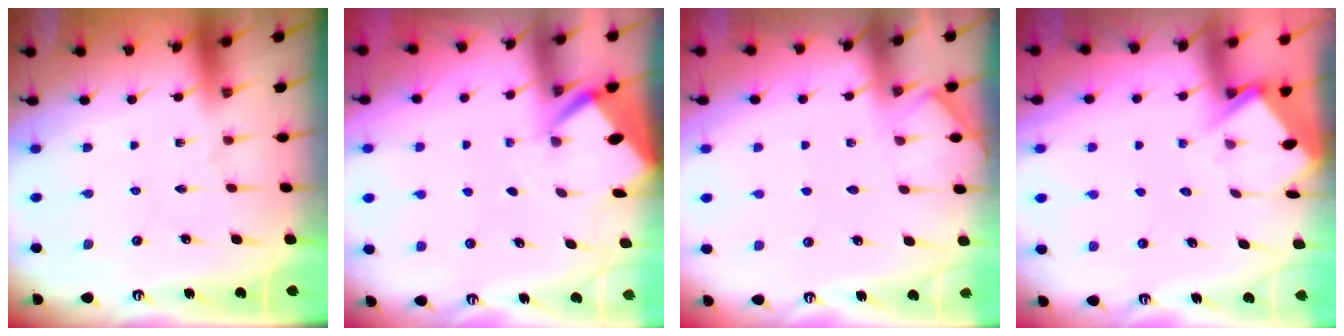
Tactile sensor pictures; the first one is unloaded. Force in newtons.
{"total": 2.7, "press": 2.7, "slide": 0.3}
{"total": 3.7, "press": 3.6, "slide": 0.4}
{"total": 3.9, "press": 3.9, "slide": 0.4}